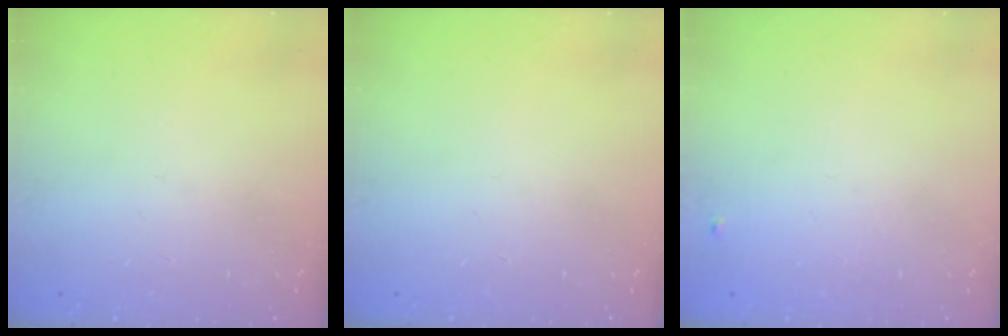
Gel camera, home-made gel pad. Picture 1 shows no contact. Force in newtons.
{"total": 0.0}
{"total": 3.9, "press": 3.8, "slide": 0.6}